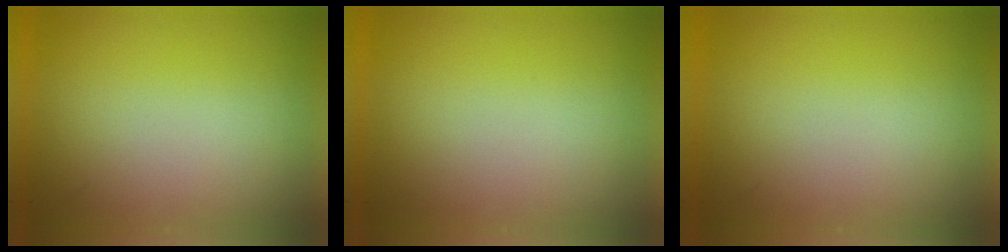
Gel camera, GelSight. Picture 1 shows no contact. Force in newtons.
{"total": 0.0}
{"total": 0.0}